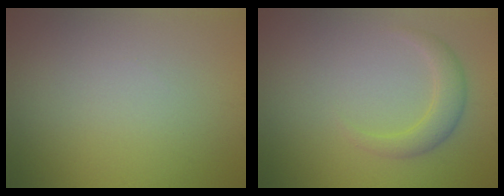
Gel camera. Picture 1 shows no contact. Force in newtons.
{"total": 2.4, "press": 2.4, "slide": 0.1}